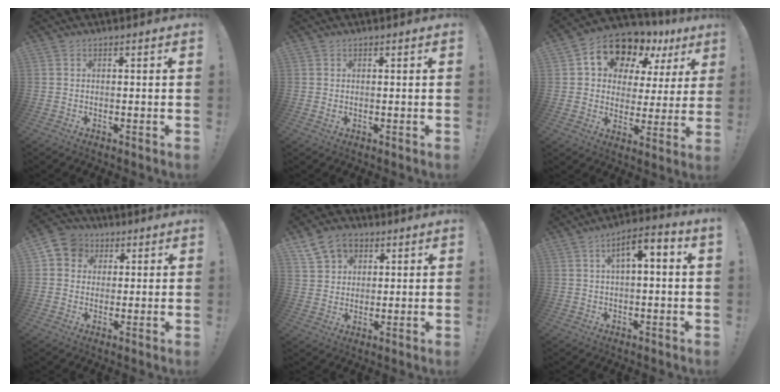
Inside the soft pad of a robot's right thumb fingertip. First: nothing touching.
{"total": 0.7, "force": [0.4, 0.4, 0.3], "torque": [0.005, -0.004, 0.005]}
{"total": 13.5, "force": [9.7, 7.8, 5.3], "torque": [-0.085, -0.073, 0.173]}
{"total": 7.2, "force": [1.9, 6.7, 2.1], "torque": [-0.022, -0.002, 0.037]}
{"total": 10.9, "force": [5.8, 8.2, 4.1], "torque": [-0.063, -0.020, 0.115]}
{"total": 6.1, "force": [1.1, 1.8, 5.8], "torque": [-0.092, 0.001, 0.013]}